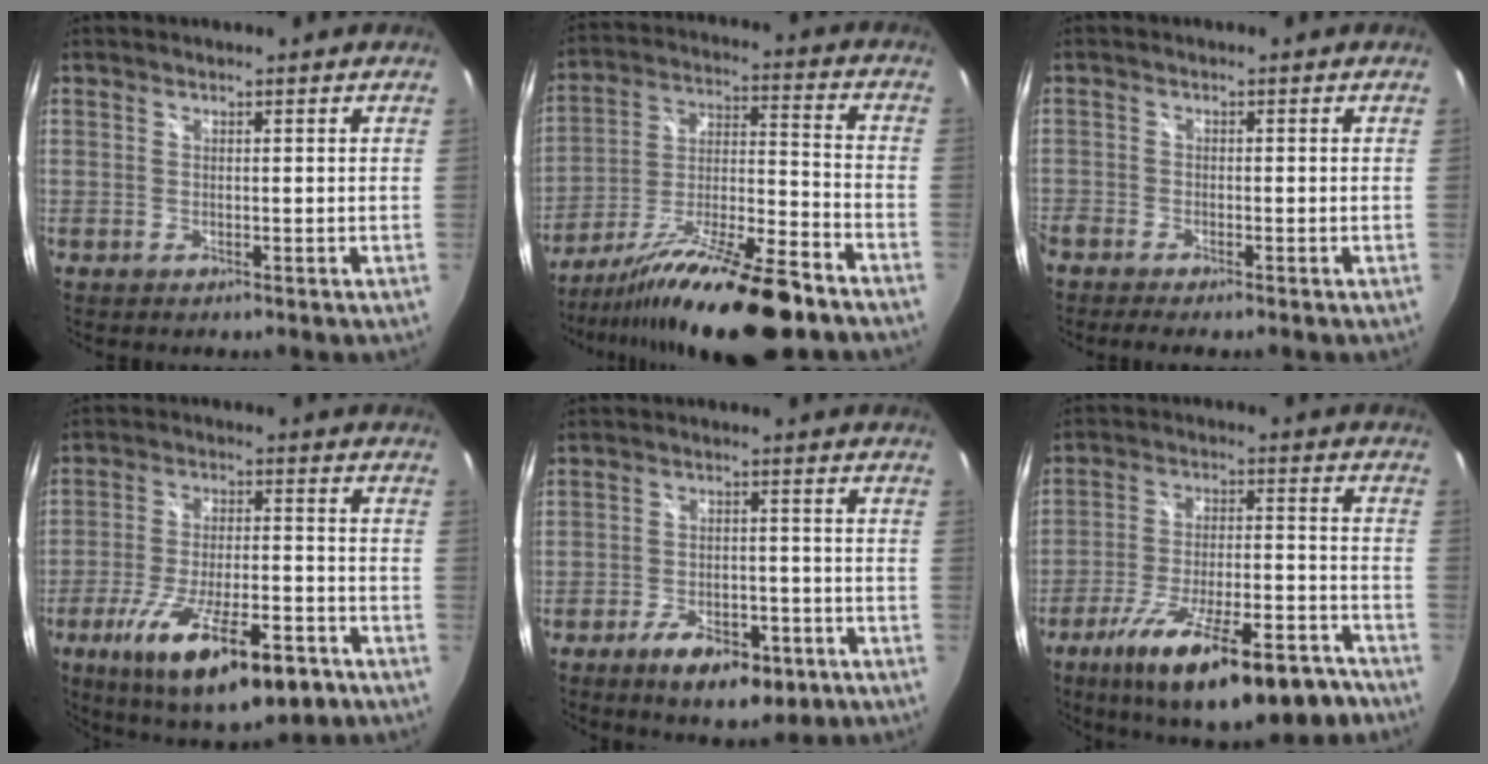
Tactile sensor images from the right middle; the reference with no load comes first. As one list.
[{"total": 20.7, "force": [-15.6, 2.6, 13.3], "torque": [-0.238, -0.029, -0.262]}, {"total": 2.5, "force": [-2.2, 0.4, 1.0], "torque": [-0.031, -0.012, -0.043]}, {"total": 19.7, "force": [-11.1, 6.0, 15.2], "torque": [-0.272, -0.042, -0.170]}, {"total": 11.0, "force": [-6.5, 5.1, 7.3], "torque": [-0.142, -0.009, -0.091]}, {"total": 22.5, "force": [-15.5, 6.3, 15.0], "torque": [-0.246, -0.033, -0.227]}]